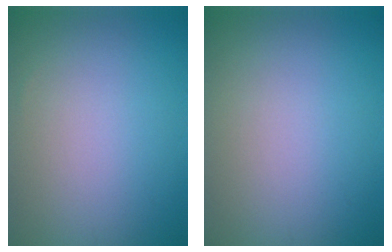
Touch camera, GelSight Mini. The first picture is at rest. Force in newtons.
{"total": 0.0}